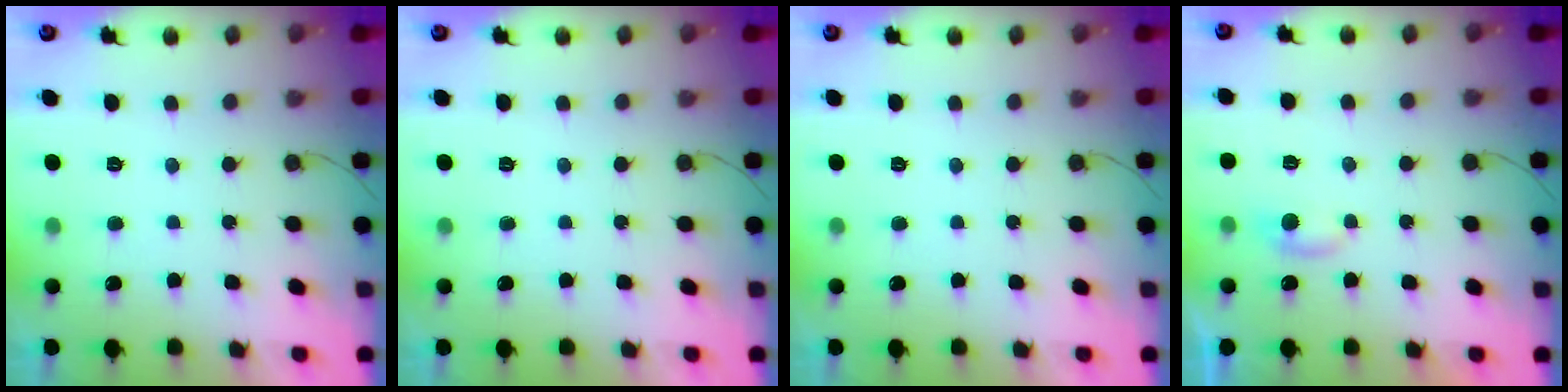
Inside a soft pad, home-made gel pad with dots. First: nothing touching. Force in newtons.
{"total": 0.0}
{"total": 0.0}
{"total": 3.6, "press": 3.6, "slide": 0.5}